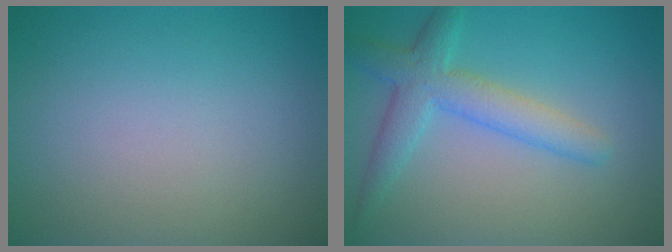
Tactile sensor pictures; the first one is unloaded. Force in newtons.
{"total": 4.0, "press": 4.0, "slide": 0.2}